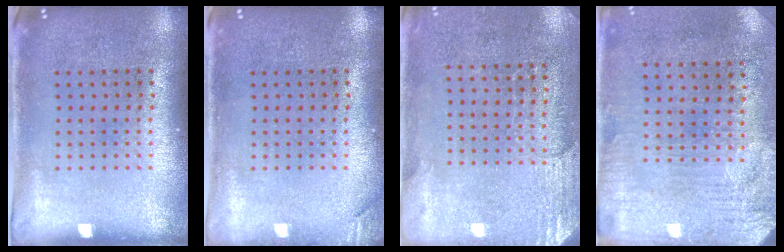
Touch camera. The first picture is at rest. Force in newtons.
{"total": 1.1, "press": 1.1, "slide": 0.3}
{"total": 2.8, "press": 2.5, "slide": 1.3}
{"total": 3.3, "press": 2.7, "slide": 1.8}